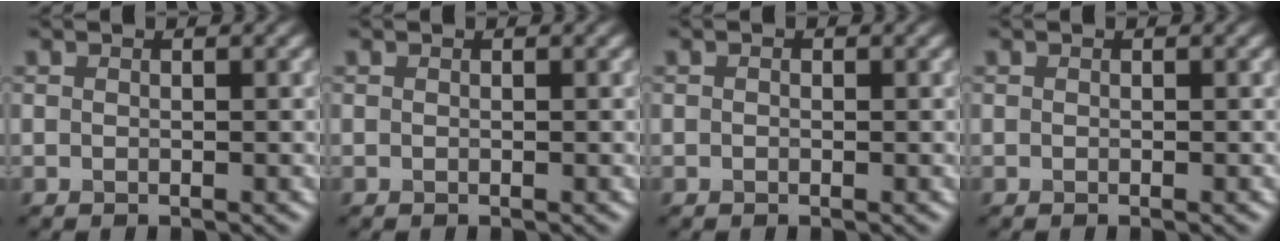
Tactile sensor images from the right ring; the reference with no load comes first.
{"total": 0.0}
{"total": 0.6, "force": [-0.3, -0.4, -0.4], "torque": [-0.005, -0.003, 0.003]}
{"total": 0.0}